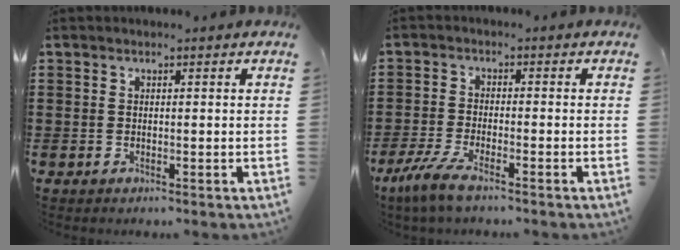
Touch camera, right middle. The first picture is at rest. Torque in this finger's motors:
{"motor_torque": [0.96, -0.58, 0.22, 0.06]}